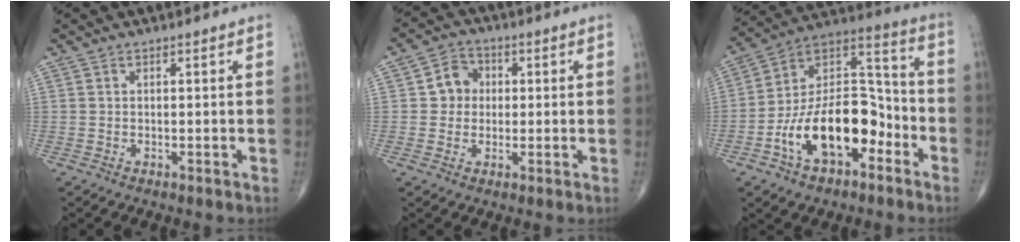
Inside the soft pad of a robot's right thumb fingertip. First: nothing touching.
{"total": 5.6, "force": [0.5, 5.1, 2.2], "torque": [-0.009, 0.009, -0.001]}
{"total": 19.8, "force": [-7.7, 11.0, 14.6], "torque": [-0.217, 0.074, -0.133]}